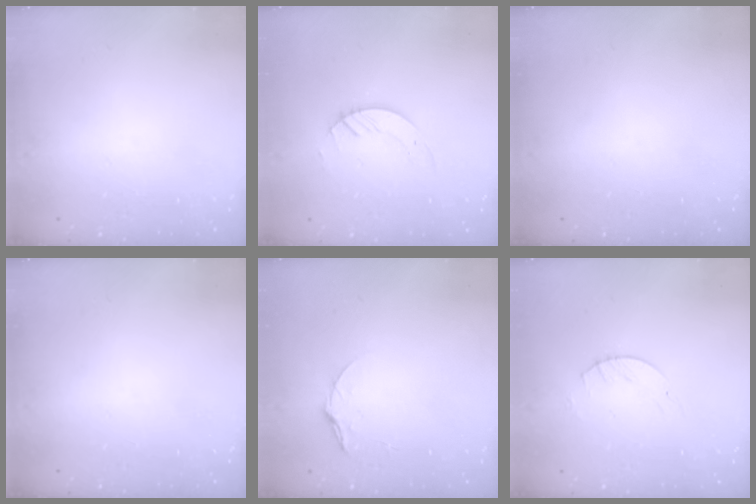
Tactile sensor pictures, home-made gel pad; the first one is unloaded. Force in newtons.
{"total": 2.6, "press": 2.6, "slide": 0.3}
{"total": 0.0}
{"total": 0.0}
{"total": 5.8, "press": 5.8, "slide": 0.5}
{"total": 2.6, "press": 2.6, "slide": 0.3}